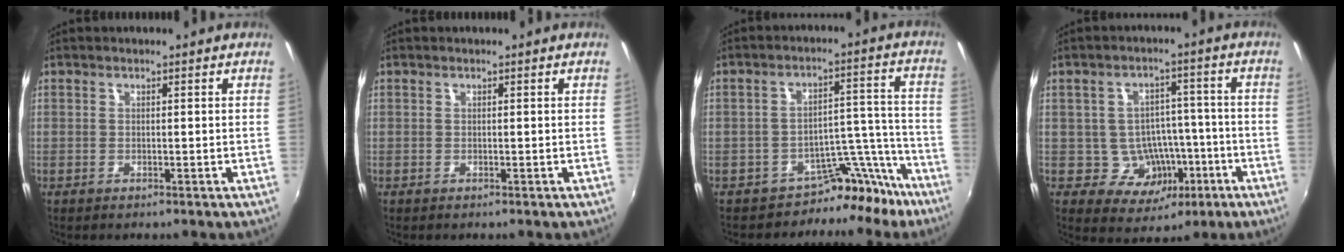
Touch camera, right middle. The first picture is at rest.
{"total": 0.0}
{"total": 9.4, "force": [-7.9, 4.8, 1.7], "torque": [0.000, 0.051, -0.110]}
{"total": 8.9, "force": [-3.0, 7.7, 3.4], "torque": [-0.067, 0.025, -0.019]}